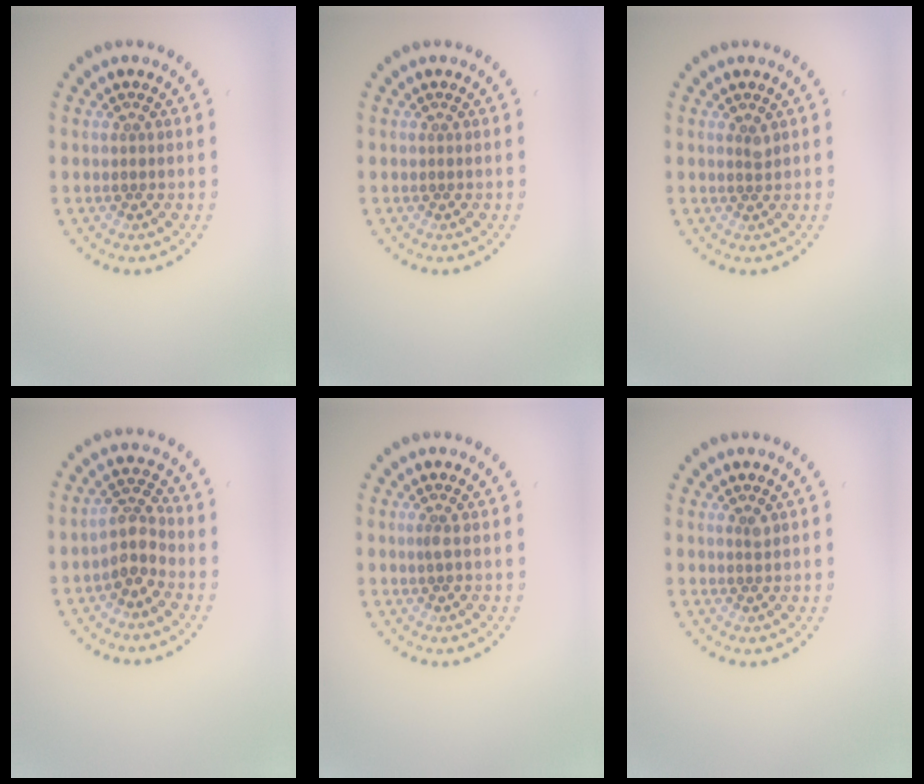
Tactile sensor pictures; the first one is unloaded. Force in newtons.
{"total": 0.0}
{"total": 0.8, "press": 0.5, "slide": 0.6}
{"total": 2.9, "press": 2.4, "slide": 1.7}
{"total": 0.8, "press": 0.6, "slide": 0.5}
{"total": 0.8, "press": 0.6, "slide": 0.5}